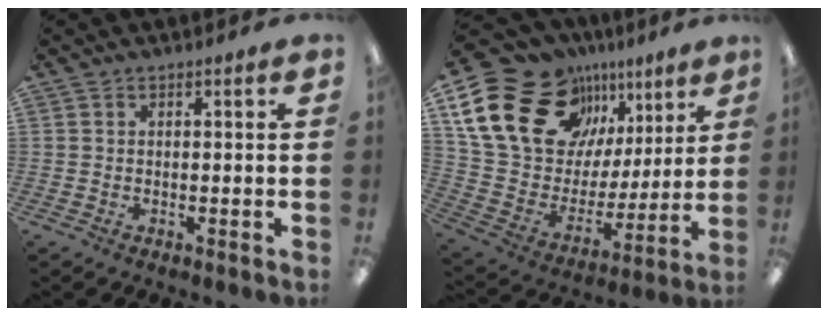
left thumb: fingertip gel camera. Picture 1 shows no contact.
{"total": 24.3, "force": [13.0, 16.0, 12.9], "torque": [-0.243, -0.074, 0.251]}